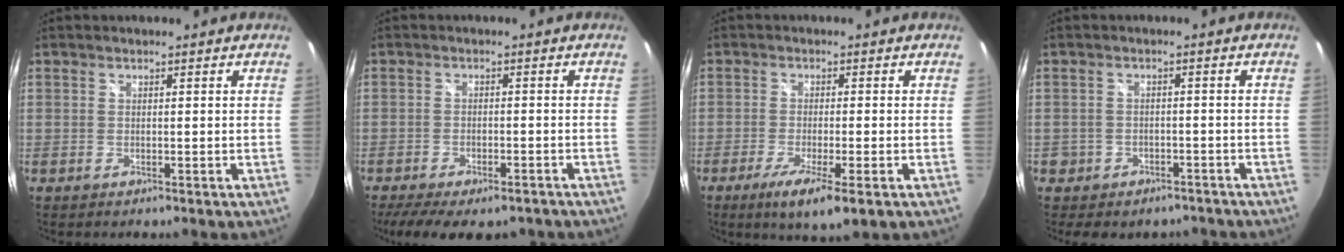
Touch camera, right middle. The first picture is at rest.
{"total": 13.0, "force": [-9.9, 4.6, 7.1], "torque": [-0.145, -0.036, -0.141]}
{"total": 7.7, "force": [-4.1, 0.8, 6.4], "torque": [-0.127, -0.028, -0.067]}
{"total": 5.8, "force": [-3.9, 4.1, 1.3], "torque": [-0.034, 0.010, -0.044]}